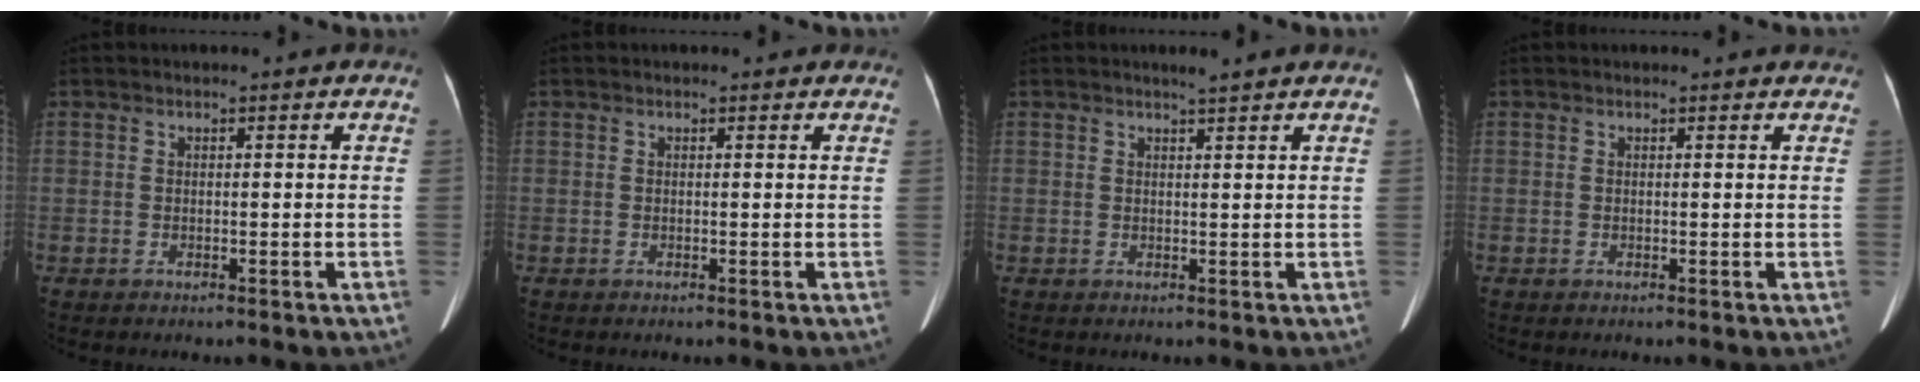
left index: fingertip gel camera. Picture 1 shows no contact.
{"total": 1.6, "force": [1.4, 0.6, 0.4], "torque": [-0.010, 0.007, 0.009]}
{"total": 2.3, "force": [2.0, -0.3, 1.1], "torque": [-0.016, 0.006, 0.032]}
{"total": 3.7, "force": [3.5, 1.0, 0.6], "torque": [-0.006, 0.009, 0.025]}